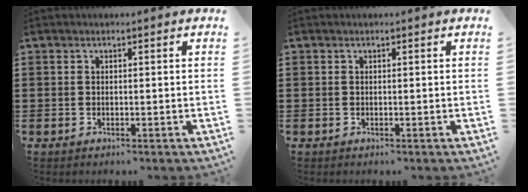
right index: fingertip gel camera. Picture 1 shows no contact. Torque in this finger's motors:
{"motor_torque": [0.06, 0.62, 0.00, 0.01]}